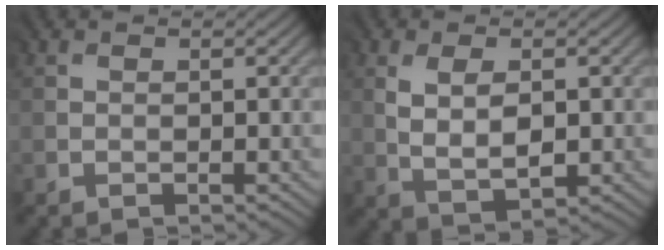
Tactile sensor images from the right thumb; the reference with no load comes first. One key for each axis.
{"total": 4.3, "fx": 0.8, "fy": 2.3, "fz": 3.6, "tx": -0.073, "ty": -0.004, "tz": 0.021}